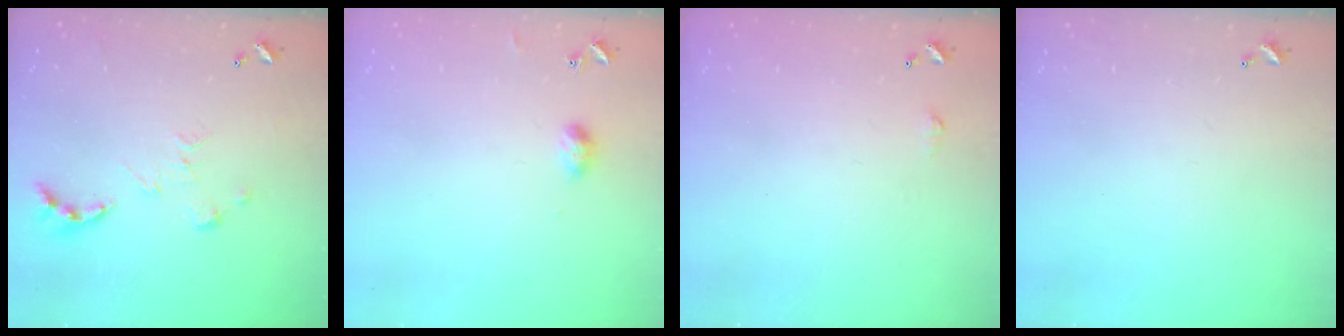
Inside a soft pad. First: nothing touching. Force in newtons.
{"total": 3.8, "press": 3.8, "slide": 0.6}
{"total": 2.3, "press": 2.3, "slide": 0.4}
{"total": 0.0}